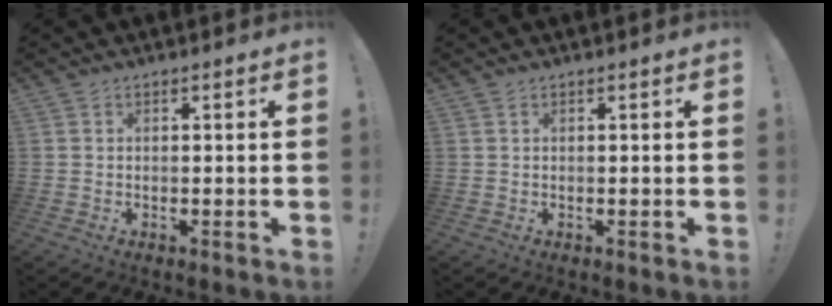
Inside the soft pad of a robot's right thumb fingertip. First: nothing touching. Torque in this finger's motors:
{"motor_torque": [0.21, -0.40, -0.04, 0.17, -0.03]}